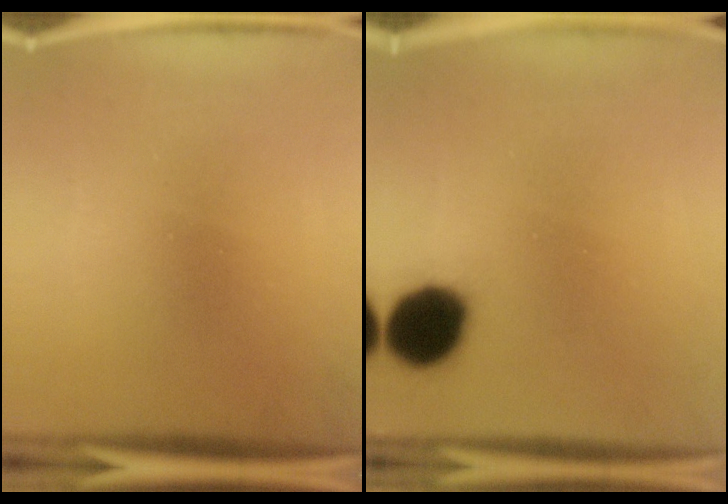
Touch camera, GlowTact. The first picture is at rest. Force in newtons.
{"total": 12.4}